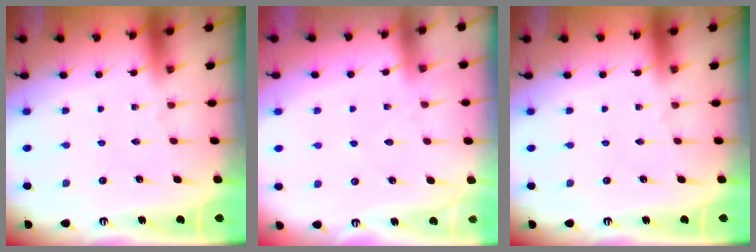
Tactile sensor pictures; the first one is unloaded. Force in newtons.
{"total": 4.9, "press": 4.9, "slide": 0.6}
{"total": 0.0}